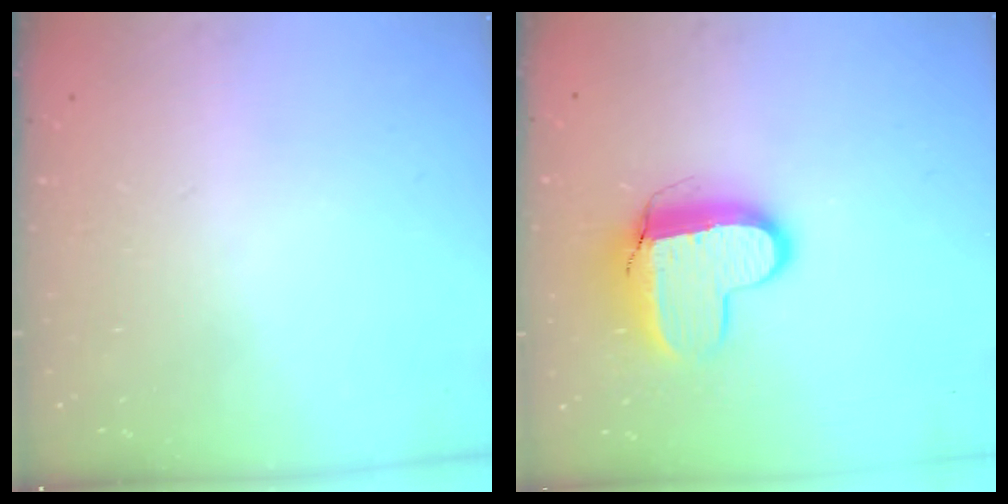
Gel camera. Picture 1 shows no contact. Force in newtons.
{"total": 10.5, "press": 10.4, "slide": 0.8}